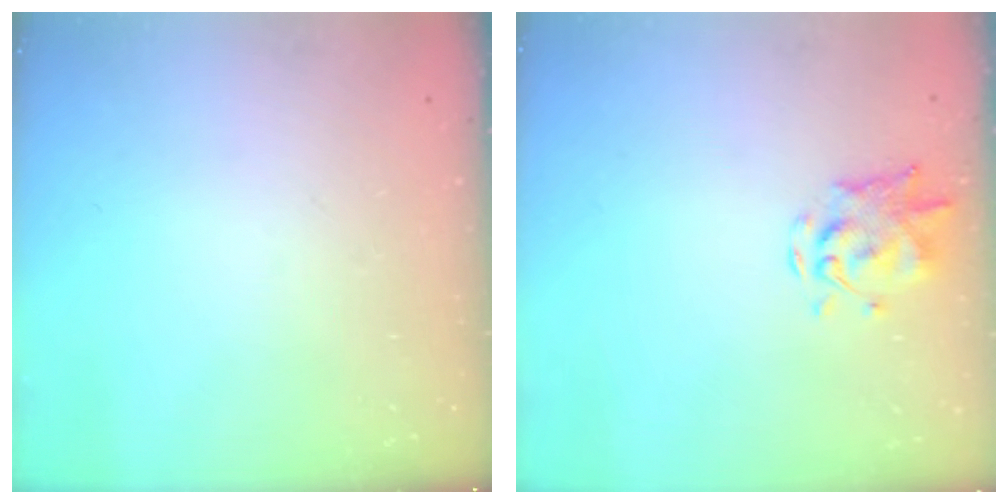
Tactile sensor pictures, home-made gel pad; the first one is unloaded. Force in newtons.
{"total": 1.8, "press": 1.8, "slide": 0.4}